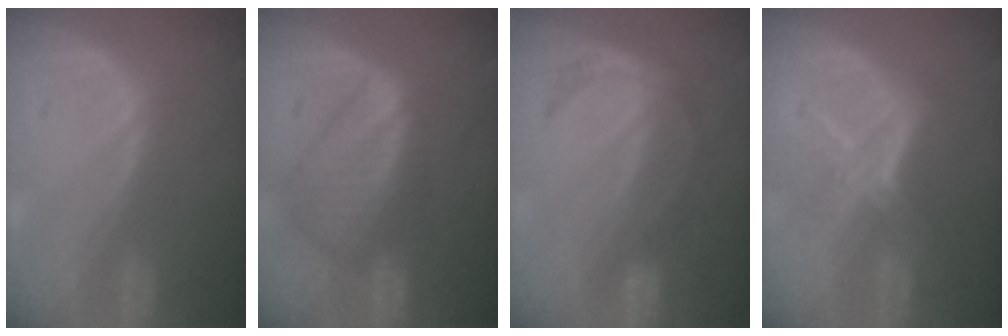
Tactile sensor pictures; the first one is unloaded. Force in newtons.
{"total": 8.9, "press": 7.7, "slide": 4.6}
{"total": 5.5, "press": 4.8, "slide": 2.8}
{"total": 5.2, "press": 5.1, "slide": 0.9}